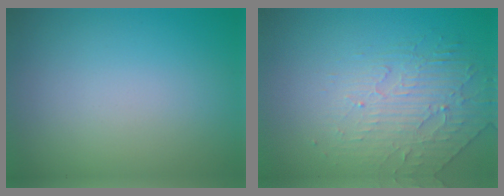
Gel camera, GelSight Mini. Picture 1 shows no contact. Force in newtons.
{"total": 2.5, "press": 1.8, "slide": 1.6}